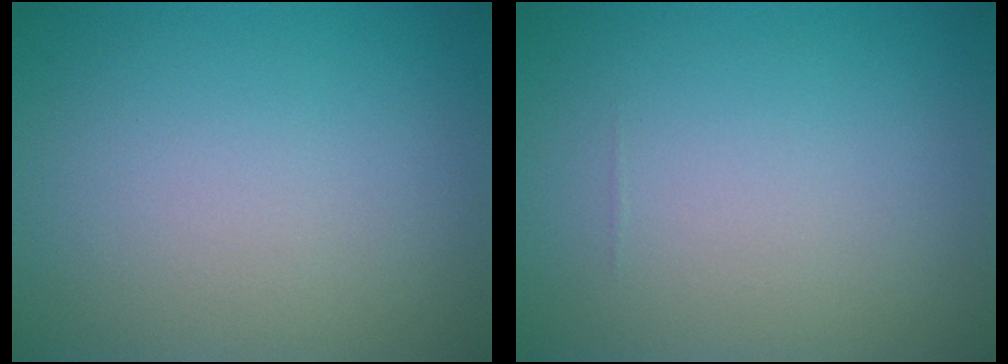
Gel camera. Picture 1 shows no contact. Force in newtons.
{"total": 0.0}